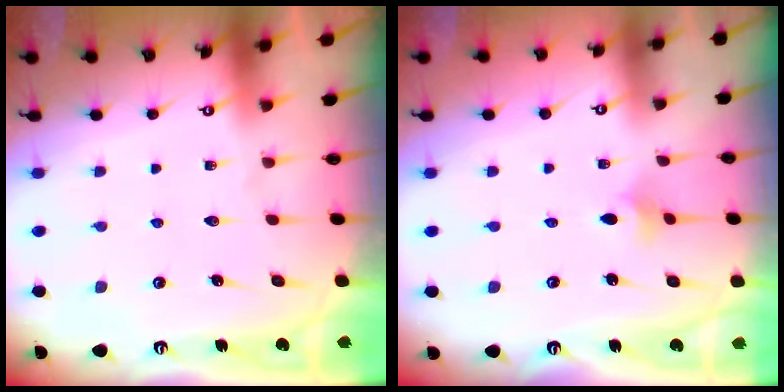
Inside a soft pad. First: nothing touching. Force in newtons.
{"total": 2.3, "press": 2.2, "slide": 0.5}